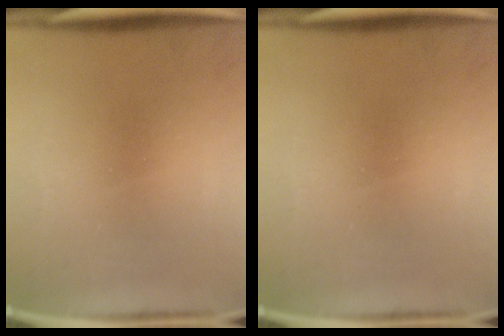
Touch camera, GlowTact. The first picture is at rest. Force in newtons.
{"total": 0.0}